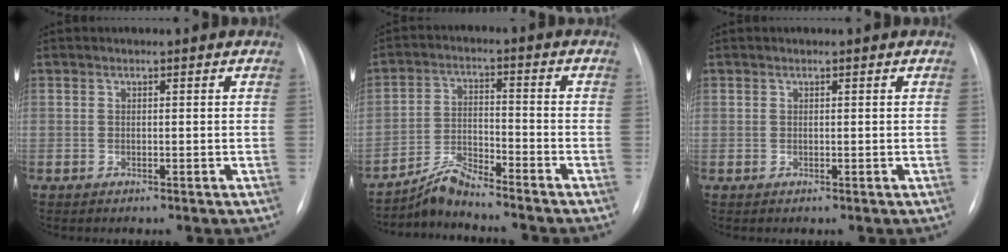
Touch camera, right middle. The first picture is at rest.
{"total": 5.5, "force": [-5.4, -0.5, 0.9], "torque": [-0.030, -0.009, -0.098]}
{"total": 0.0}